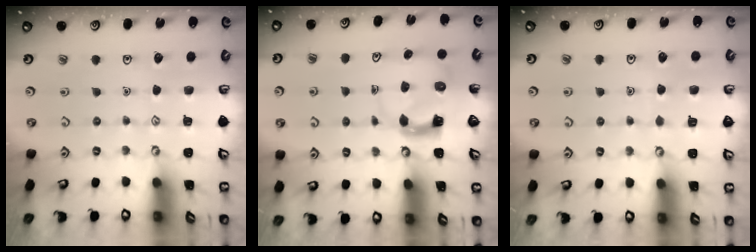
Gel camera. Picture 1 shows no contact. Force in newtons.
{"total": 3.5, "press": 3.5, "slide": 0.4}
{"total": 3.1, "press": 3.1, "slide": 0.4}